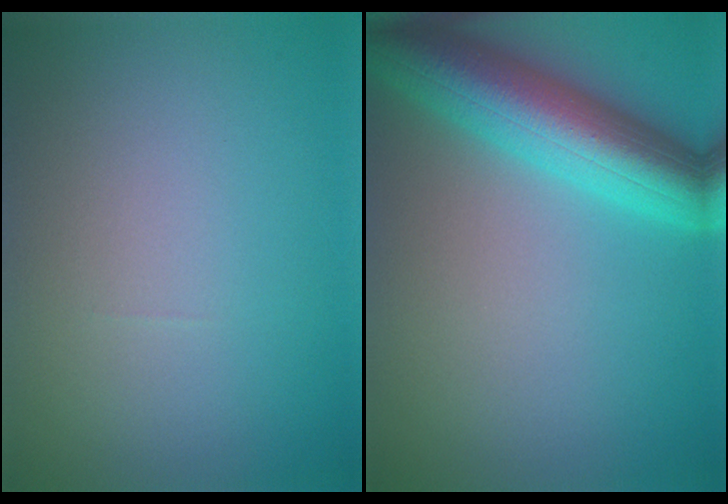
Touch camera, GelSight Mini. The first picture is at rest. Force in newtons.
{"total": 8.7, "press": 8.7, "slide": 0.3}